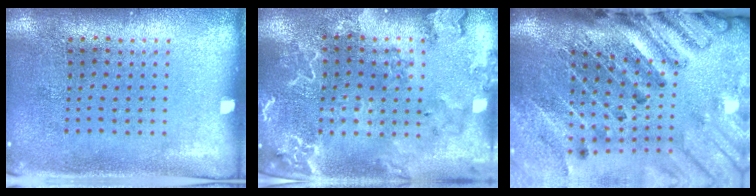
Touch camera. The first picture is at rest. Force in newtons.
{"total": 2.7, "press": 2.5, "slide": 1.0}
{"total": 4.2, "press": 3.2, "slide": 2.8}